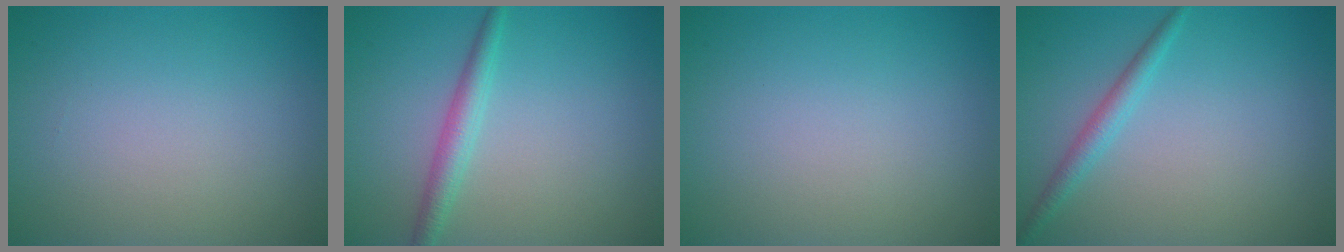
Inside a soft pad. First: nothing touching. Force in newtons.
{"total": 2.3, "press": 2.3, "slide": 0.0}
{"total": 0.0}
{"total": 1.8, "press": 1.8, "slide": 0.1}